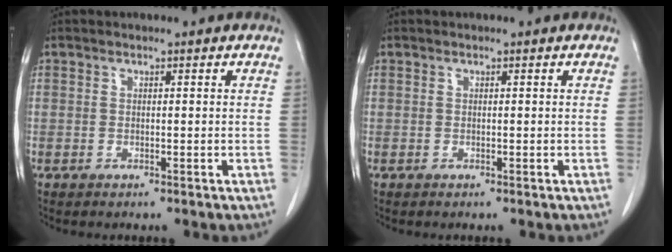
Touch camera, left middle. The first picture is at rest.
{"total": 0.0}